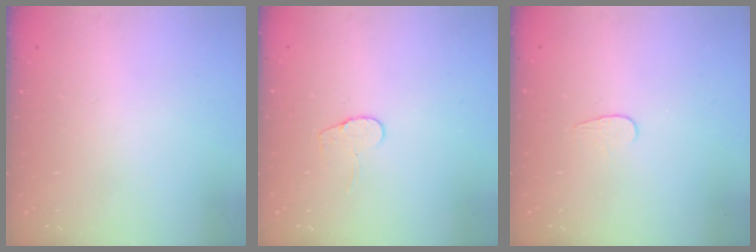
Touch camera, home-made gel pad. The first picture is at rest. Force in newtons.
{"total": 5.6, "press": 5.6, "slide": 0.4}
{"total": 3.8, "press": 3.8, "slide": 0.4}